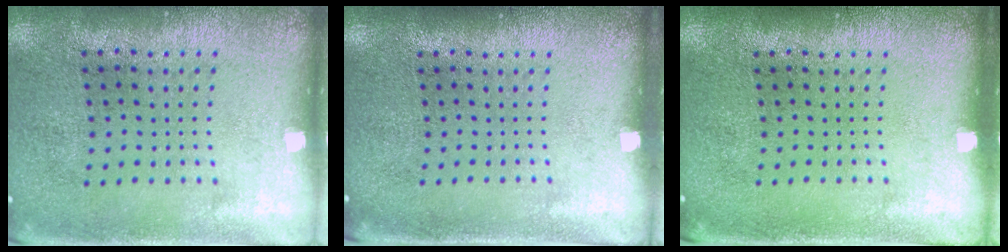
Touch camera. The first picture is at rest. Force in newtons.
{"total": 0.0}
{"total": 0.0}